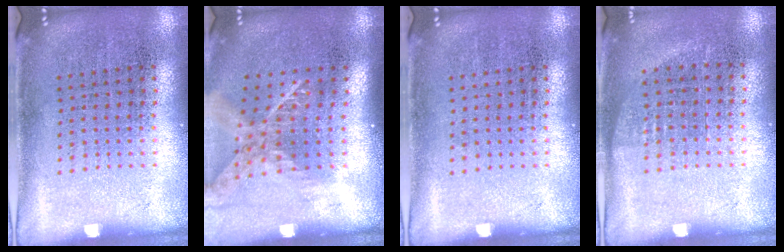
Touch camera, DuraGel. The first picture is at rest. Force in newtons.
{"total": 1.8, "press": 1.3, "slide": 1.2}
{"total": 0.0}
{"total": 0.7, "press": 0.6, "slide": 0.4}